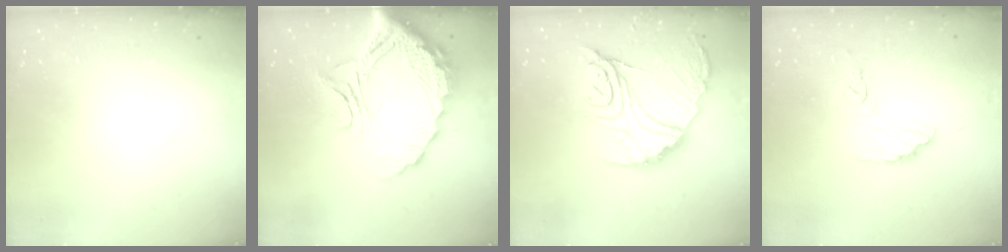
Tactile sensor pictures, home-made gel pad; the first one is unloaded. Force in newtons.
{"total": 19.6, "press": 19.5, "slide": 1.7}
{"total": 20.8, "press": 20.7, "slide": 1.8}
{"total": 10.1, "press": 10.0, "slide": 0.8}